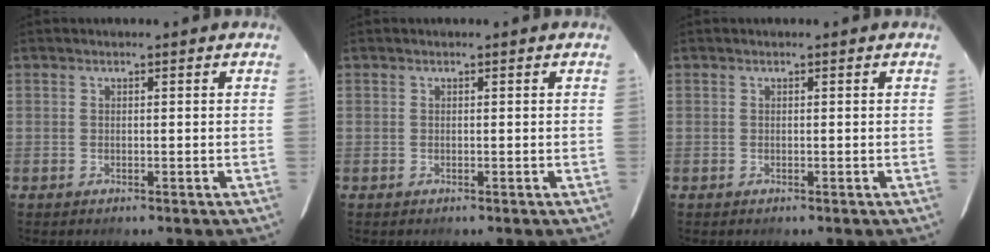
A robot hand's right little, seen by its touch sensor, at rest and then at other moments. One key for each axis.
{"total": 0.0}
{"total": 0.0}